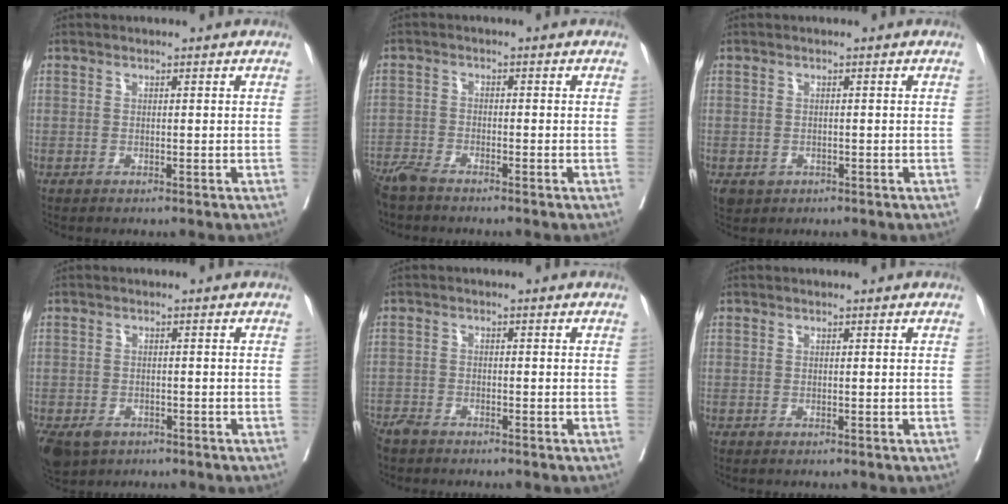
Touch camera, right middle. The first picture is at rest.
{"total": 4.6, "force": [-4.1, 0.6, 1.9], "torque": [-0.033, -0.014, -0.081]}
{"total": 2.5, "force": [-1.2, 2.0, 0.8], "torque": [-0.014, -0.002, -0.013]}
{"total": 6.9, "force": [-4.2, 4.6, 2.9], "torque": [-0.066, -0.008, -0.065]}
{"total": 3.5, "force": [-3.1, 1.0, 1.2], "torque": [-0.019, -0.007, -0.060]}
{"total": 0.0}